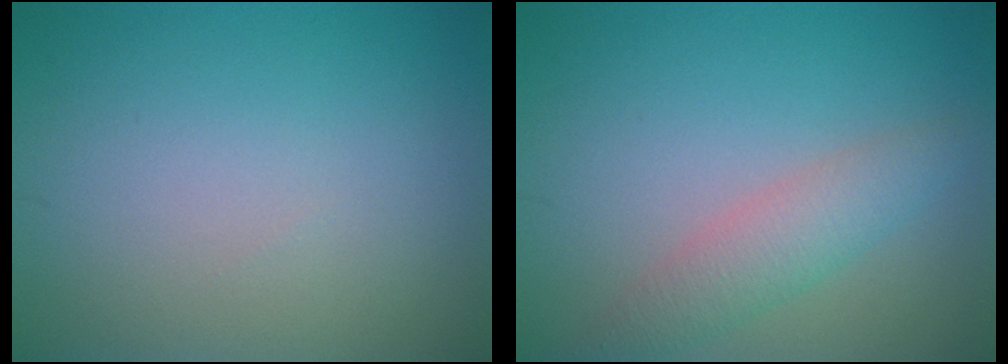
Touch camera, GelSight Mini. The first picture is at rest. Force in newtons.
{"total": 2.9, "press": 2.9, "slide": 0.1}